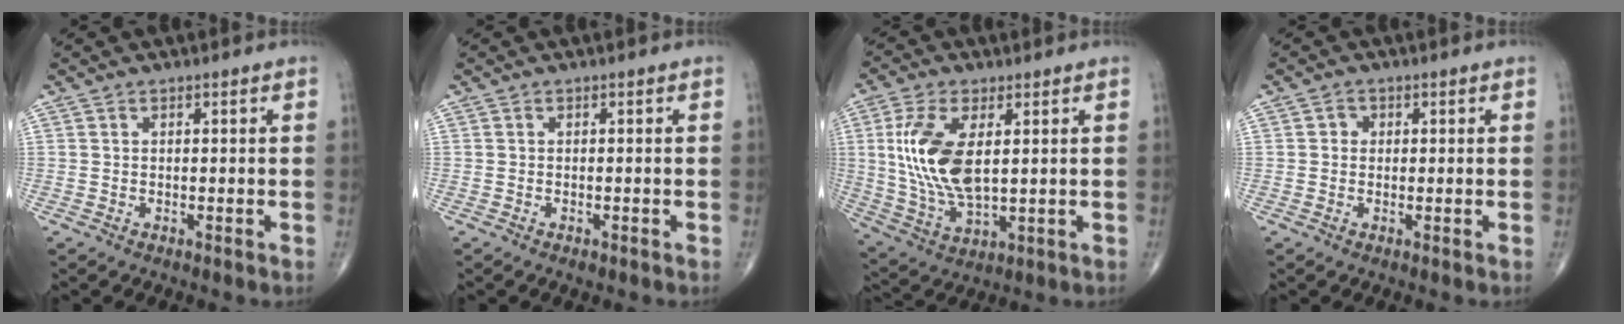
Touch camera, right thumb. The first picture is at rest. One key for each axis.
{"total": 0.8, "fx": -0.4, "fy": 0.3, "fz": 0.5, "tx": -0.009, "ty": -0.001, "tz": -0.005}
{"total": 14.3, "fx": 2.4, "fy": 6.9, "fz": 12.3, "tx": -0.258, "ty": -0.012, "tz": 0.058}
{"total": 1.5, "fx": 0.1, "fy": 1.4, "fz": 0.5, "tx": 0.001, "ty": 0.003, "tz": -0.002}